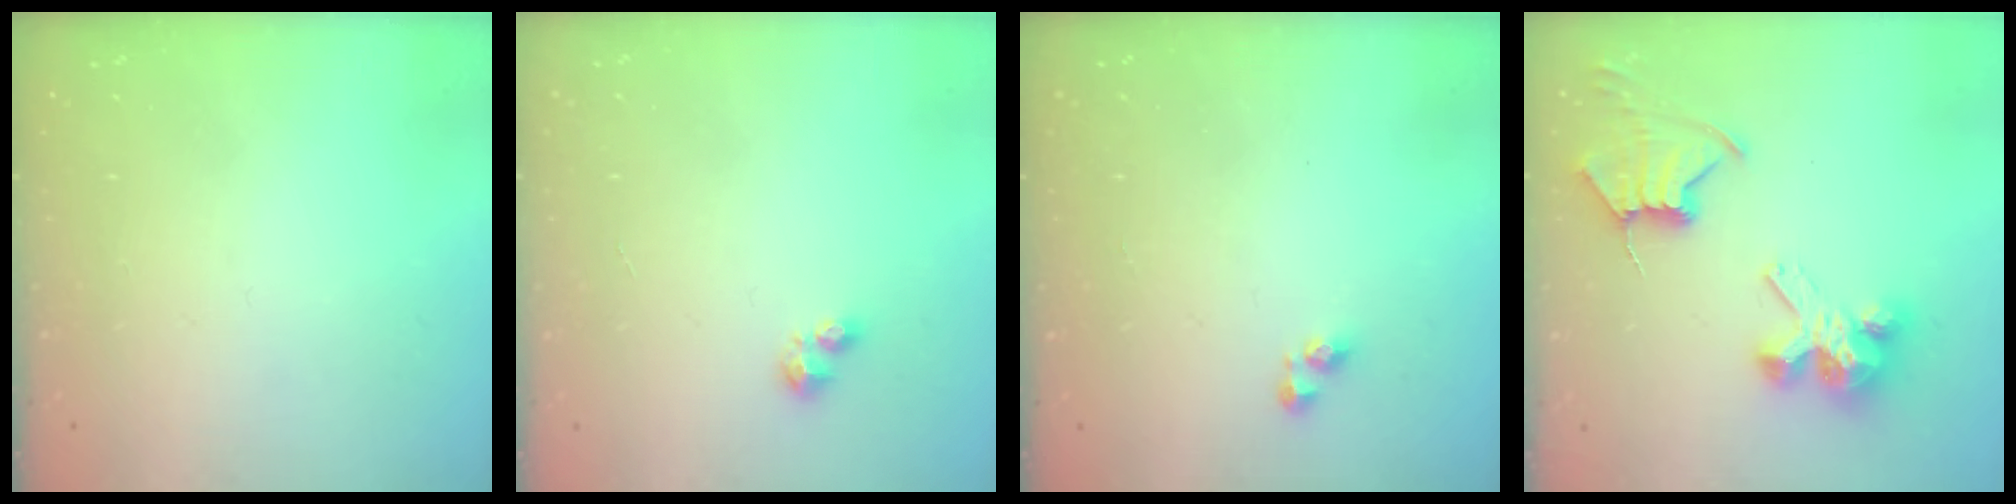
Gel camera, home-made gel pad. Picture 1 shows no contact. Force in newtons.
{"total": 2.5, "press": 2.5, "slide": 0.4}
{"total": 3.4, "press": 3.4, "slide": 0.1}
{"total": 9.8, "press": 9.7, "slide": 1.2}